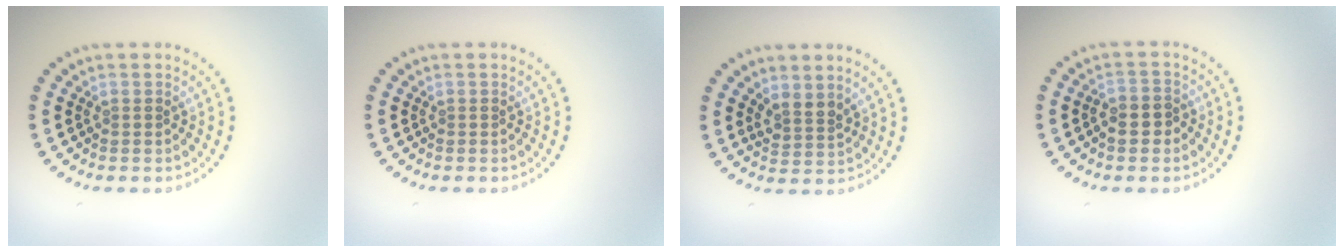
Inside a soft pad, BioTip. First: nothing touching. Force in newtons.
{"total": 0.0}
{"total": 1.9, "press": 1.4, "slide": 1.3}
{"total": 2.3, "press": 2.2, "slide": 0.8}